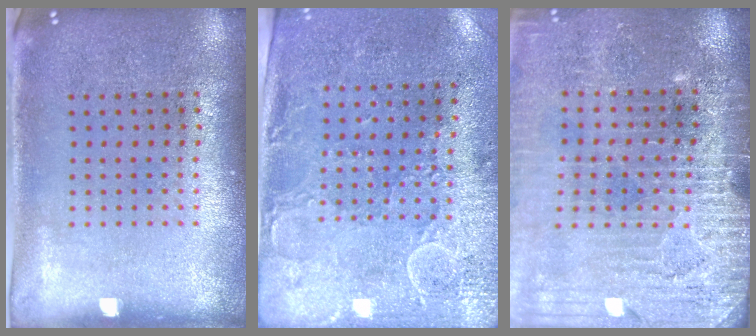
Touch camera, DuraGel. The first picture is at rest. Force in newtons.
{"total": 2.9, "press": 2.3, "slide": 1.7}
{"total": 3.2, "press": 3.1, "slide": 0.6}